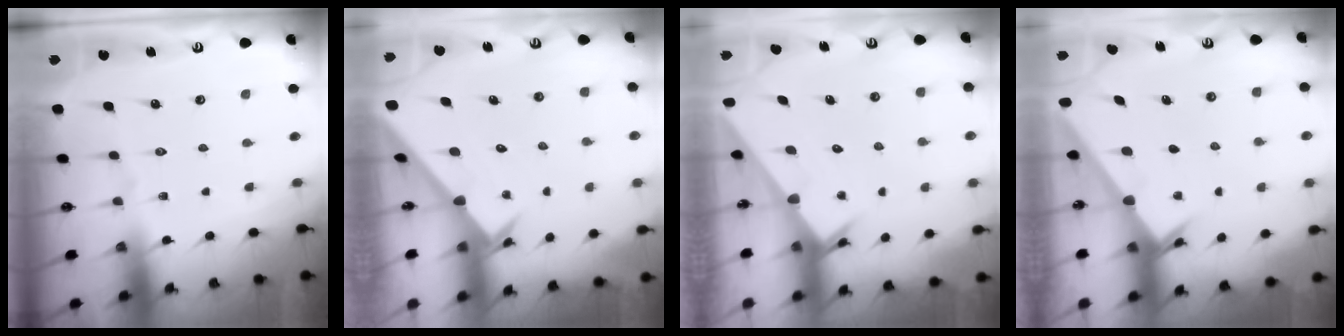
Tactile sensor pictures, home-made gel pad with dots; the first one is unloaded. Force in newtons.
{"total": 2.4, "press": 2.4, "slide": 0.2}
{"total": 2.5, "press": 2.5, "slide": 0.1}
{"total": 2.2, "press": 2.1, "slide": 0.3}